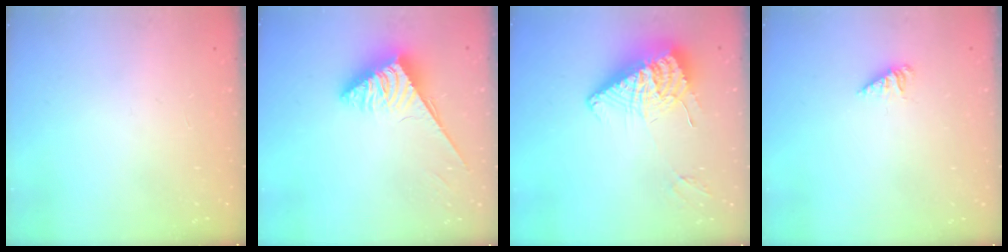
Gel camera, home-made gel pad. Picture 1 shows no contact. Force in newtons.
{"total": 3.6, "press": 3.5, "slide": 0.6}
{"total": 12.7, "press": 12.6, "slide": 1.6}
{"total": 2.4, "press": 2.4, "slide": 0.1}